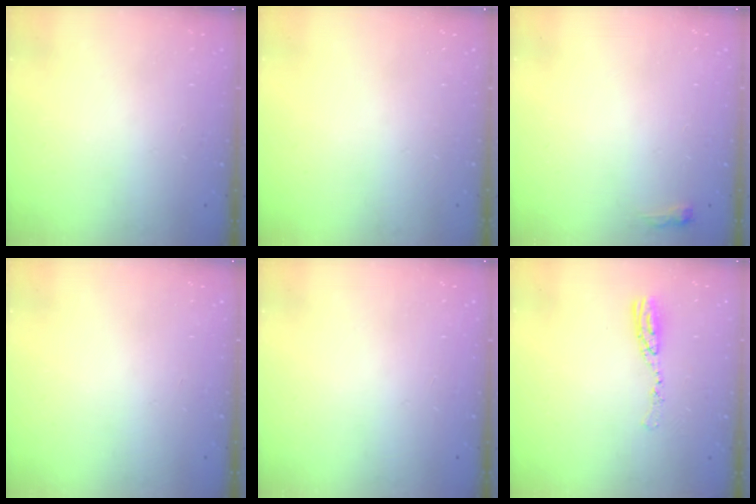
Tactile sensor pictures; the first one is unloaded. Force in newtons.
{"total": 0.0}
{"total": 9.8, "press": 2.8, "slide": 9.4}
{"total": 0.0}
{"total": 0.0}
{"total": 8.1, "press": 8.1, "slide": 0.6}